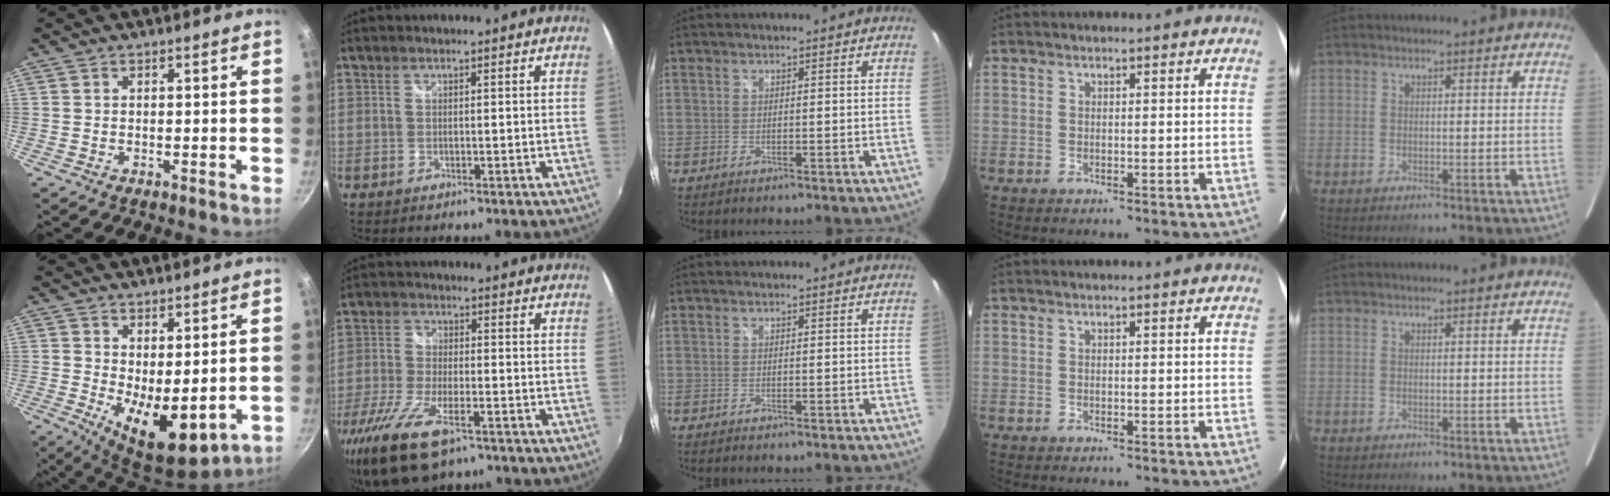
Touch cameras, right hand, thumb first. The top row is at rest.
{"thumb": {"total": 10.1, "force": [0.5, 4.7, 8.9], "torque": [-0.116, -0.032, 0.022]}, "index": {"total": 13.1, "force": [-8.3, 5.0, 8.7], "torque": [-0.198, -0.034, -0.160]}}